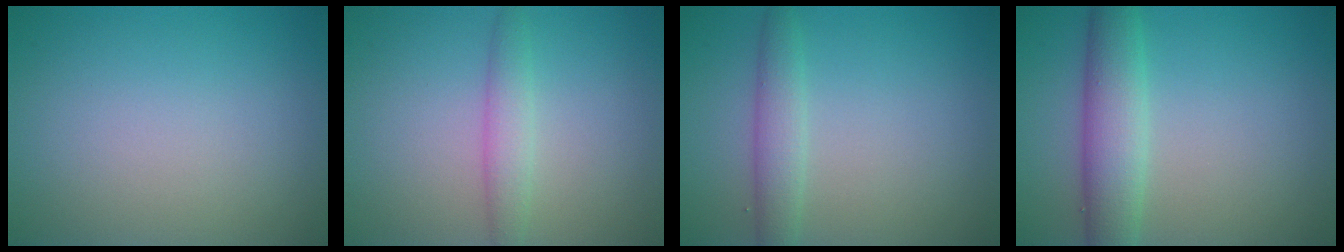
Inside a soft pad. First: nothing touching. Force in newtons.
{"total": 2.2, "press": 2.2, "slide": 0.0}
{"total": 2.4, "press": 2.4, "slide": 0.1}
{"total": 4.6, "press": 4.6, "slide": 0.1}